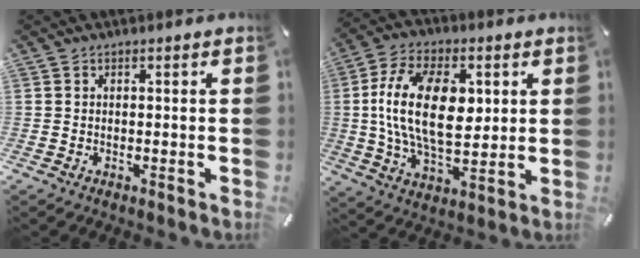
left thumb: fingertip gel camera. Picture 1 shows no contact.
{"total": 18.6, "force": [2.6, 10.8, 14.9], "torque": [-0.302, 0.002, 0.039]}